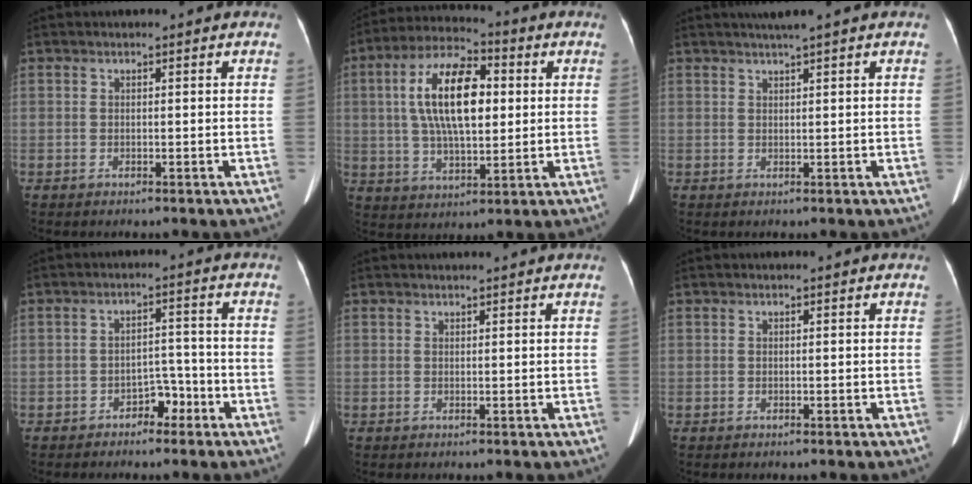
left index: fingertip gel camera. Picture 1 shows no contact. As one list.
[{"total": 13.8, "force": [2.1, 5.5, 12.5], "torque": [-0.247, 0.023, 0.034]}, {"total": 2.3, "force": [1.7, -0.5, 1.5], "torque": [-0.024, 0.009, 0.032]}, {"total": 3.8, "force": [-2.7, 2.0, 1.7], "torque": [-0.019, 0.011, -0.042]}, {"total": 1.3, "force": [1.2, 0.0, 0.4], "torque": [-0.005, 0.012, 0.020]}, {"total": 0.0}]